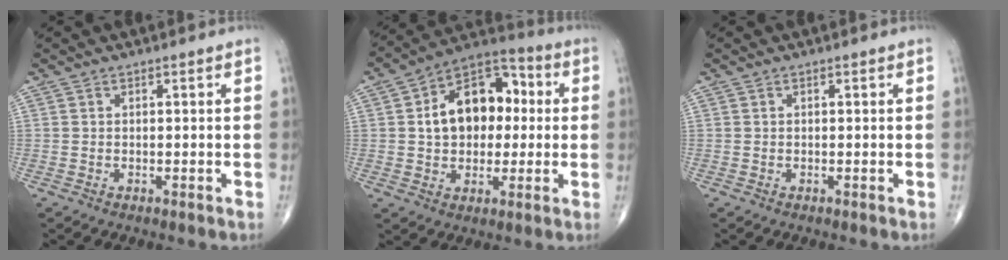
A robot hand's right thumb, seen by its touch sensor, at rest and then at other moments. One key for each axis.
{"total": 16.1, "fx": 1.8, "fy": 10.9, "fz": 11.7, "tx": -0.138, "ty": 0.032, "tz": 0.022}
{"total": 0.0}